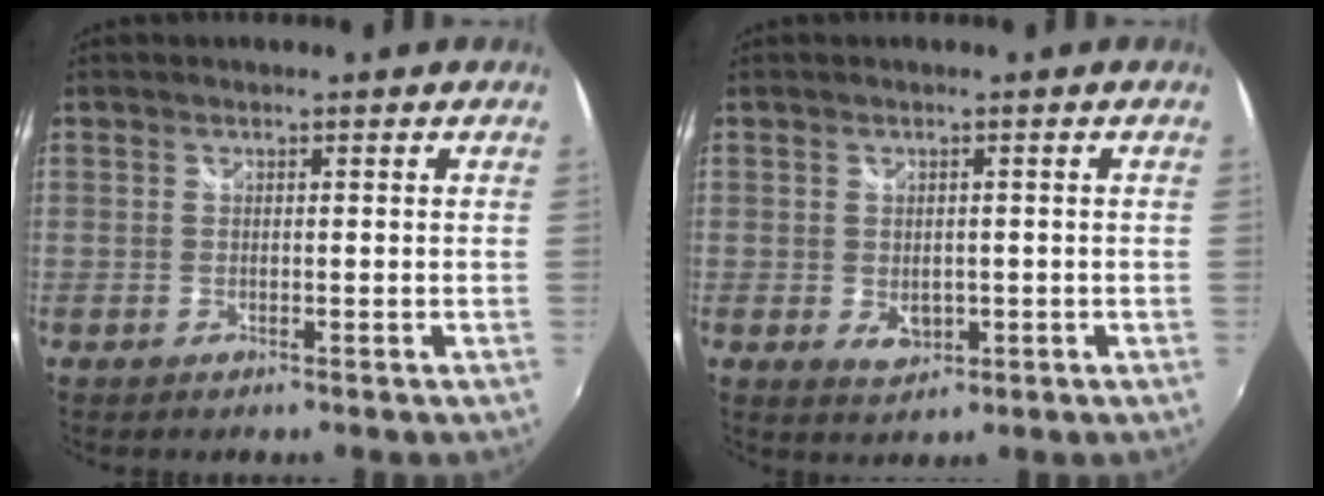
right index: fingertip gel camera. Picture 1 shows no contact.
{"total": 3.8, "force": [-0.6, 2.8, 2.5], "torque": [-0.042, -0.007, -0.005]}